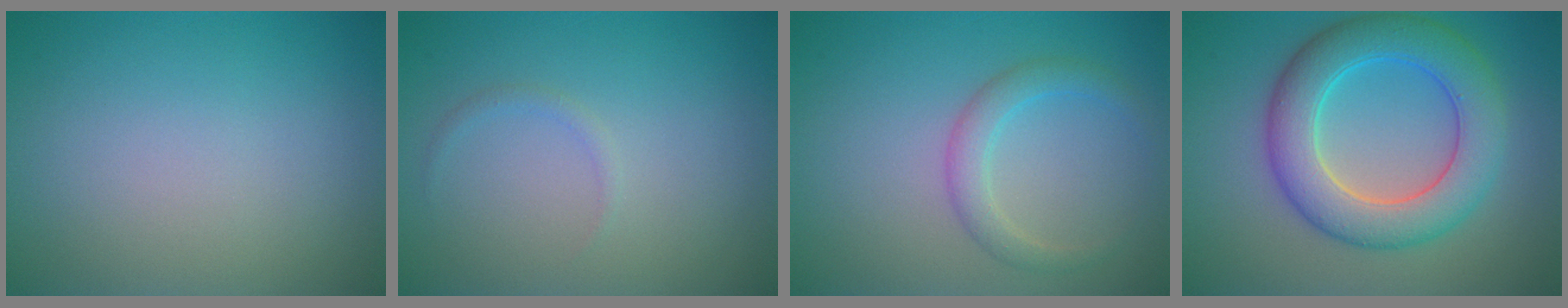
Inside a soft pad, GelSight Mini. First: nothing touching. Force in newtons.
{"total": 0.7, "press": 0.7, "slide": 0.1}
{"total": 2.4, "press": 2.4, "slide": 0.1}
{"total": 7.4, "press": 7.4, "slide": 0.1}